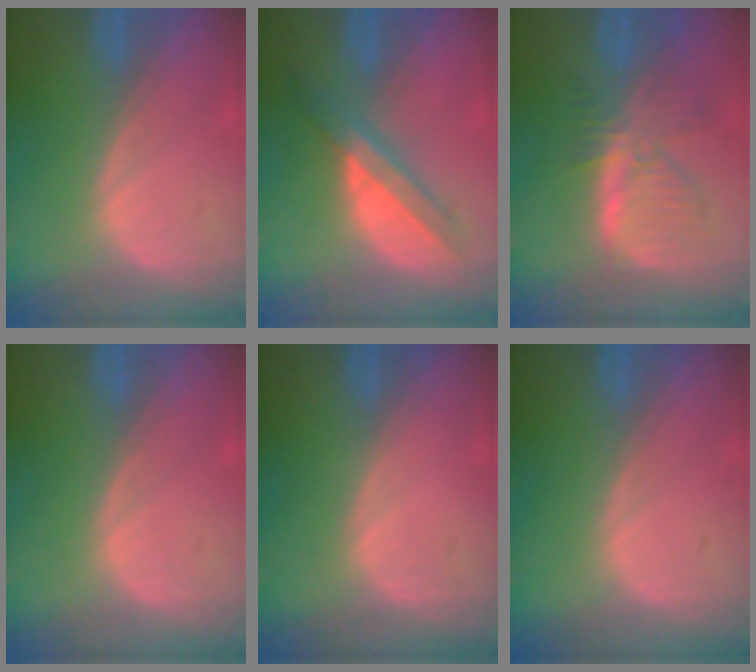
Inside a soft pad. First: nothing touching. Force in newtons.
{"total": 5.7, "press": 5.5, "slide": 1.3}
{"total": 7.7, "press": 7.0, "slide": 3.3}
{"total": 0.0}
{"total": 0.0}
{"total": 0.0}